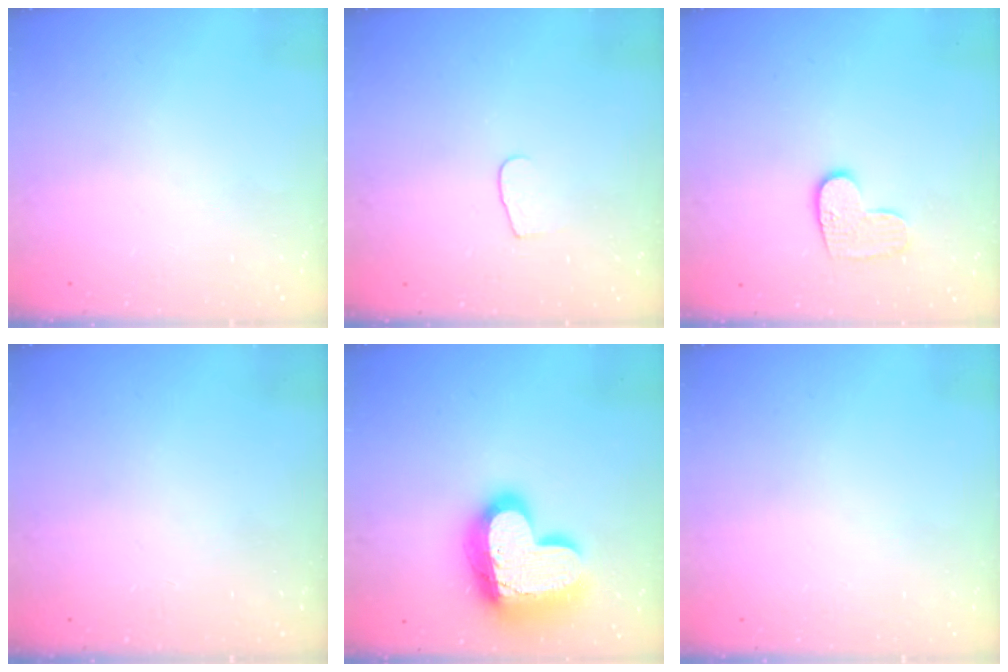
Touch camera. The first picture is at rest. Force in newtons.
{"total": 4.2, "press": 4.2, "slide": 0.4}
{"total": 8.0, "press": 8.0, "slide": 0.3}
{"total": 0.0}
{"total": 21.7, "press": 21.6, "slide": 1.9}
{"total": 0.0}